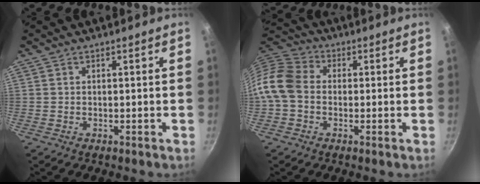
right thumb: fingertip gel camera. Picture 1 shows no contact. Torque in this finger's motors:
{"motor_torque": [0.42, 0.92, 0.67, -0.45, 0.37]}